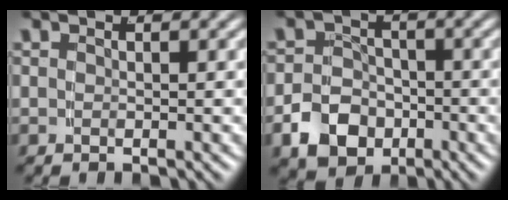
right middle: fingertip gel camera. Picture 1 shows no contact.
{"total": 6.6, "force": [-2.9, 5.5, 2.4], "torque": [-0.036, -0.012, -0.051]}